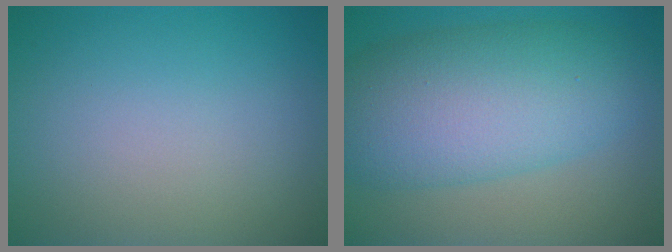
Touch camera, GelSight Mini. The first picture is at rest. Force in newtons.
{"total": 9.9, "press": 9.8, "slide": 0.1}